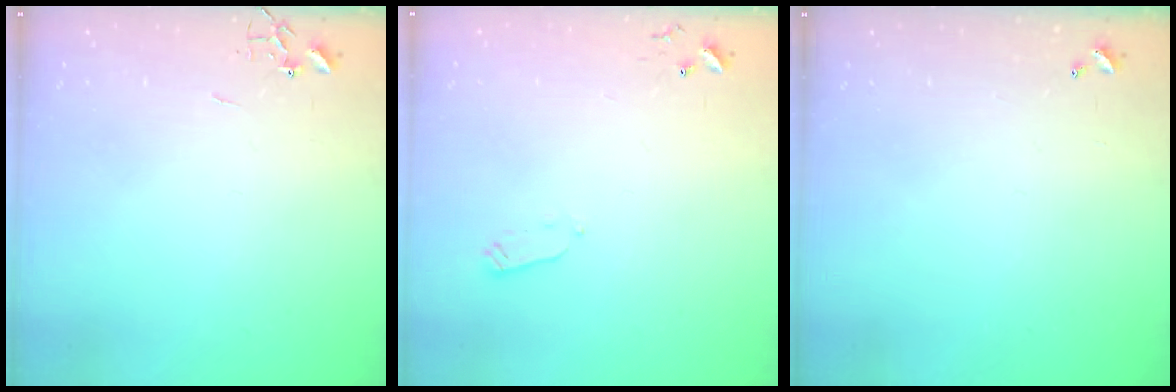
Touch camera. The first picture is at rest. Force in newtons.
{"total": 2.4, "press": 2.3, "slide": 0.4}
{"total": 0.0}